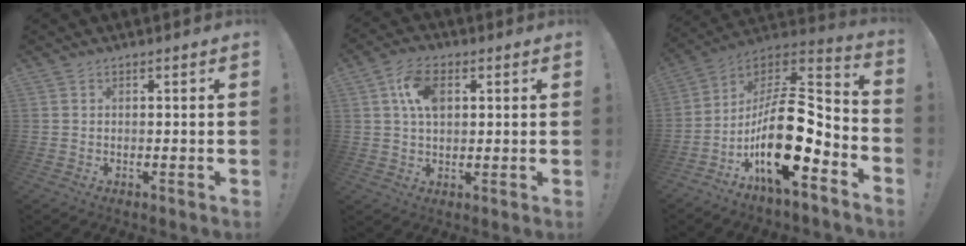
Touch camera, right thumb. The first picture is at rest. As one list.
[{"total": 9.2, "force": [2.4, 5.7, 6.8], "torque": [-0.122, 0.008, 0.045]}, {"total": 21.9, "force": [-6.2, 9.1, 18.9], "torque": [-0.334, 0.024, -0.098]}]